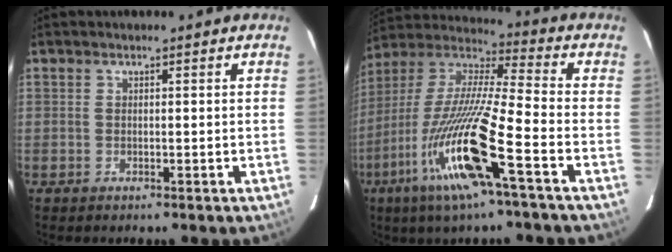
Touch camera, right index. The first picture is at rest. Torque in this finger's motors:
{"motor_torque": [2.07, -0.07, 1.05, 0.21]}